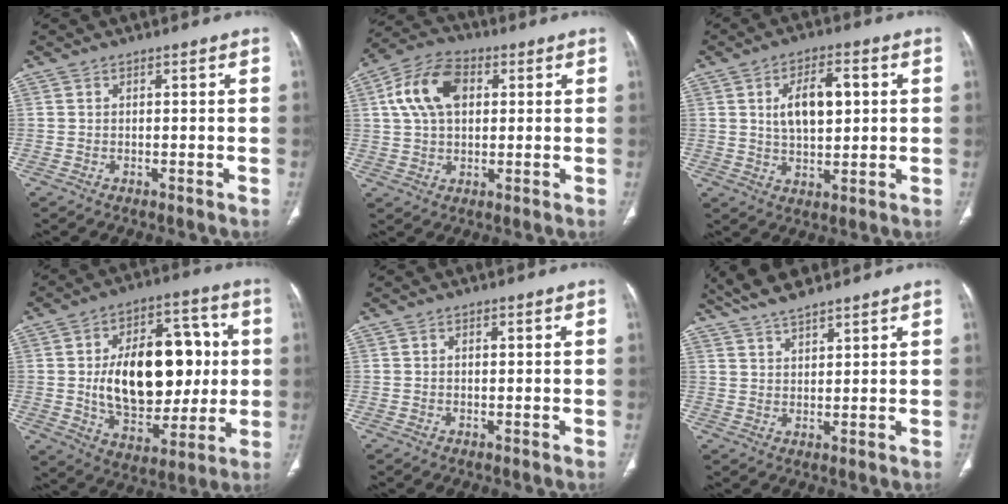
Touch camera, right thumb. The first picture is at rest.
{"total": 11.9, "force": [2.9, 7.6, 8.6], "torque": [-0.155, 0.017, 0.047]}
{"total": 9.8, "force": [2.0, 5.0, 8.2], "torque": [-0.120, 0.000, 0.035]}
{"total": 24.4, "force": [1.4, 14.5, 19.5], "torque": [-0.262, 0.008, 0.033]}
{"total": 0.8, "force": [0.1, 0.4, 0.6], "torque": [-0.016, 0.002, 0.003]}
{"total": 8.0, "force": [6.8, 1.7, 3.8], "torque": [-0.067, -0.011, 0.128]}